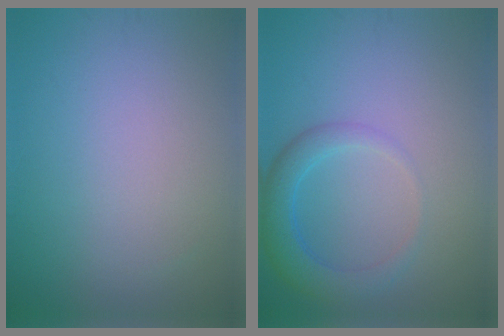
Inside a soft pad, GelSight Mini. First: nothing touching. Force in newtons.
{"total": 3.3, "press": 3.3, "slide": 0.2}